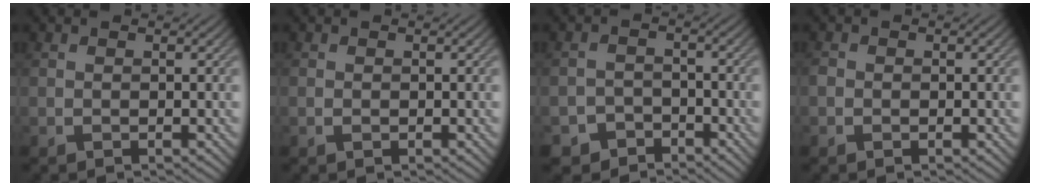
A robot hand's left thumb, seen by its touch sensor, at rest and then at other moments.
{"total": 0.5, "force": [-0.2, 0.4, 0.3], "torque": [-0.008, -0.004, -0.004]}
{"total": 3.6, "force": [-2.8, 2.2, 0.3], "torque": [0.001, 0.001, -0.055]}
{"total": 1.0, "force": [-0.4, 0.8, 0.3], "torque": [-0.006, -0.003, -0.012]}